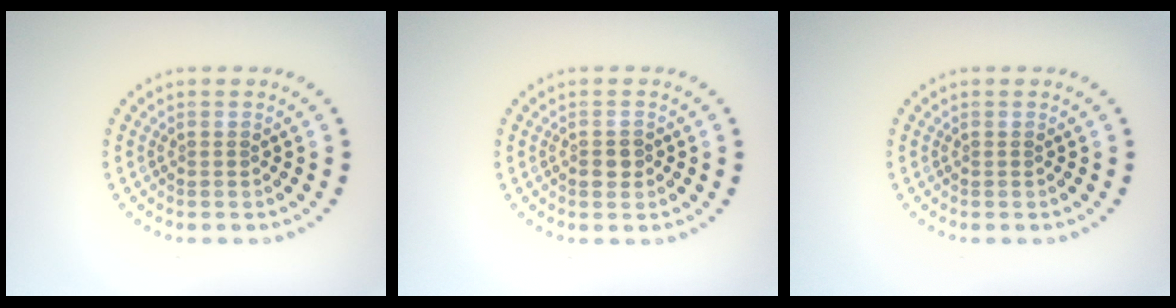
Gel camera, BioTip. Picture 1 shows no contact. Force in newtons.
{"total": 1.4, "press": 1.3, "slide": 0.3}
{"total": 0.0}